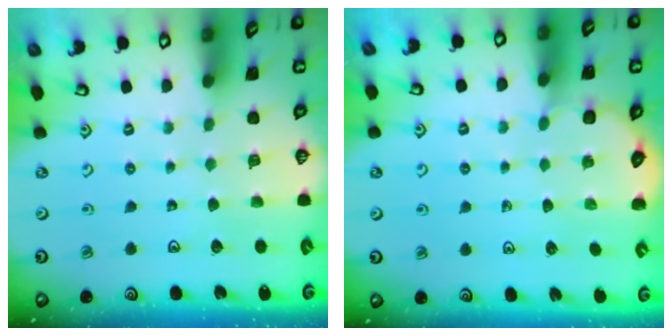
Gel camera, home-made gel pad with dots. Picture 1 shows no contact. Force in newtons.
{"total": 3.1, "press": 3.1, "slide": 0.3}